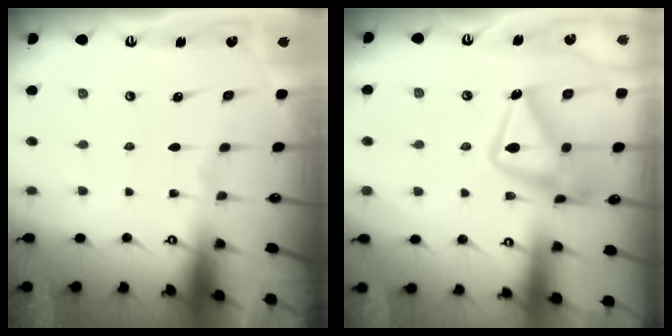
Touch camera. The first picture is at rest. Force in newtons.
{"total": 18.8, "press": 18.7, "slide": 1.3}